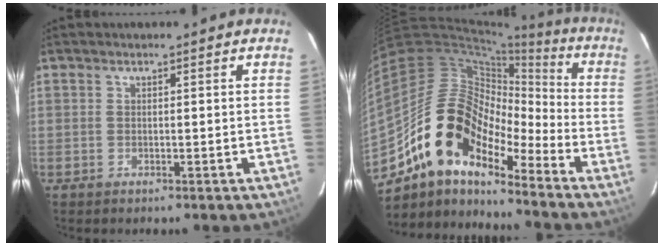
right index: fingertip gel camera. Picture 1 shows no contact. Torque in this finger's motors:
{"motor_torque": [1.12, -0.99, 0.92, 0.08]}